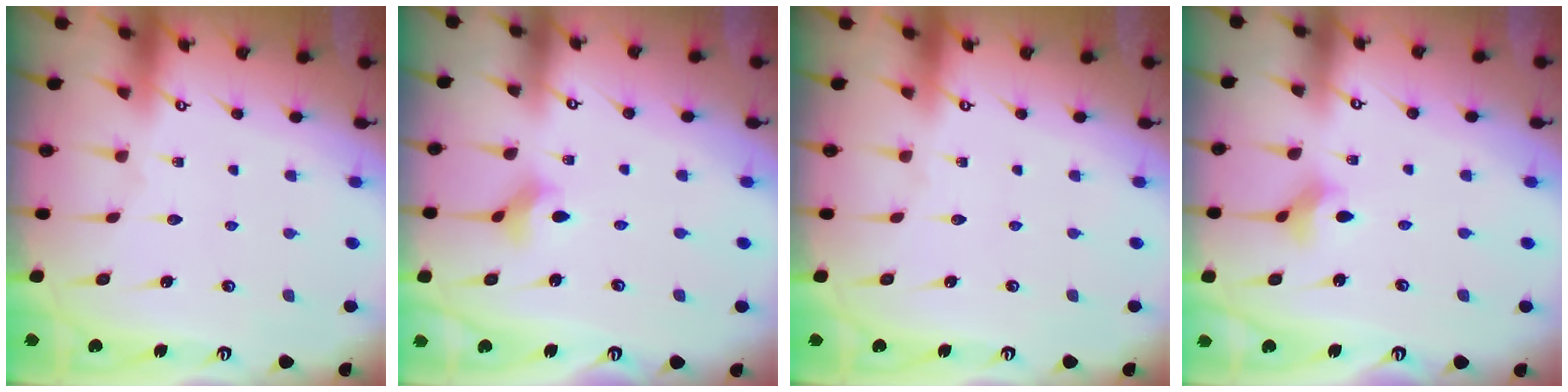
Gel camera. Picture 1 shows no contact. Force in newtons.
{"total": 2.8, "press": 2.8, "slide": 0.2}
{"total": 0.0}
{"total": 2.8, "press": 2.8, "slide": 0.2}